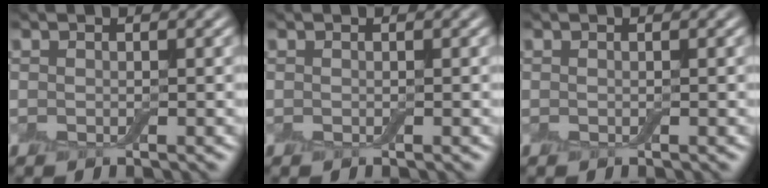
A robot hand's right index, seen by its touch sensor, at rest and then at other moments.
{"total": 0.0}
{"total": 0.0}